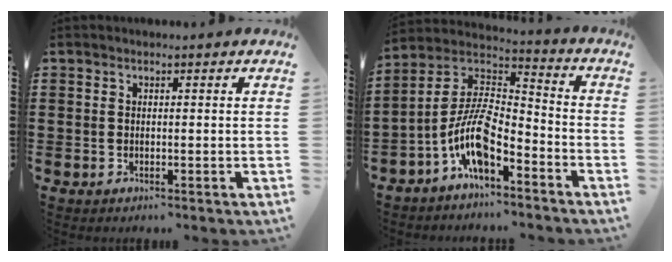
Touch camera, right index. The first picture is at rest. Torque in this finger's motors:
{"motor_torque": [2.14, 0.00, 0.61, 0.11]}